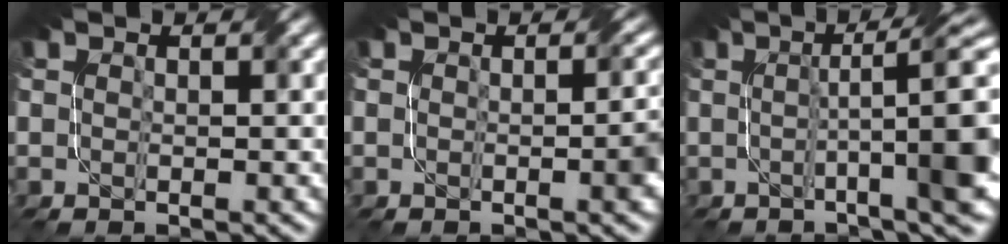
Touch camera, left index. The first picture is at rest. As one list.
[{"total": 2.4, "force": [-0.5, 0.7, 2.2], "torque": [-0.024, 0.000, -0.006]}, {"total": 10.5, "force": [0.0, 2.3, 10.3], "torque": [-0.111, 0.017, 0.001]}]